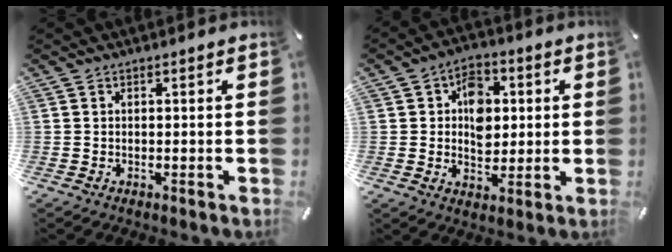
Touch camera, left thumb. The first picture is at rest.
{"total": 8.6, "force": [1.1, 6.9, 5.0], "torque": [-0.068, 0.004, 0.018]}